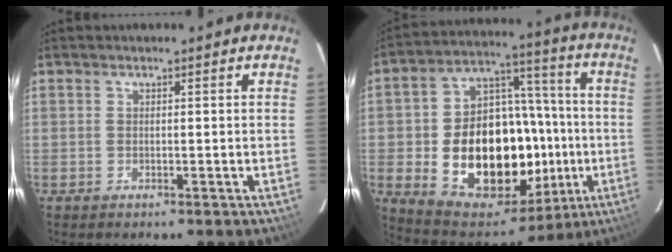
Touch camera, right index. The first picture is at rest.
{"total": 26.2, "force": [-4.8, 17.4, 19.0], "torque": [-0.352, 0.036, -0.046]}